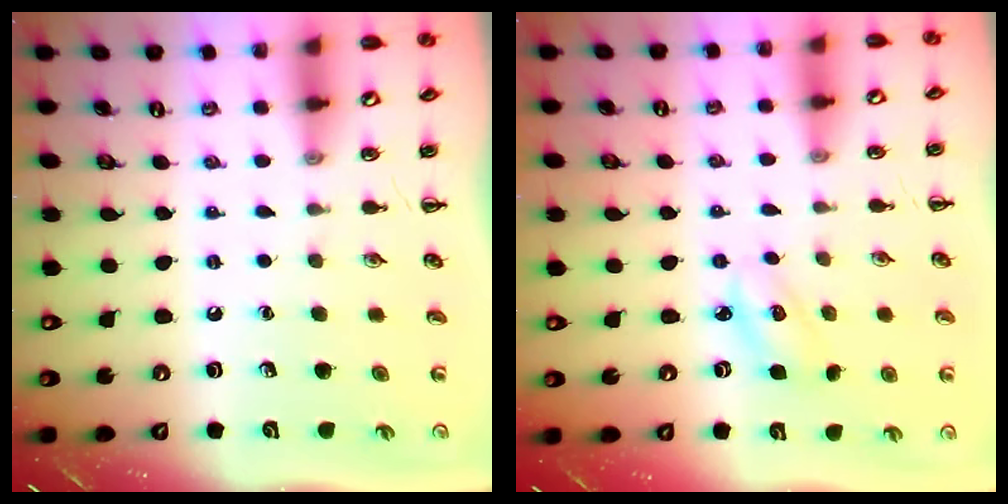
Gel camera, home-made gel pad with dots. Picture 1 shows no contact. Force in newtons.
{"total": 4.3, "press": 4.3, "slide": 0.8}